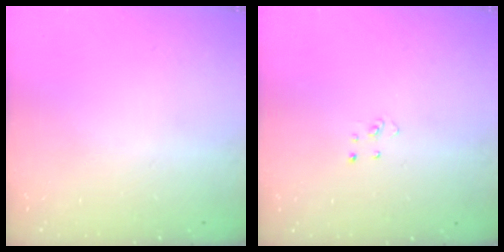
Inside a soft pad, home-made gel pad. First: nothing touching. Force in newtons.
{"total": 2.7, "press": 2.7, "slide": 0.3}